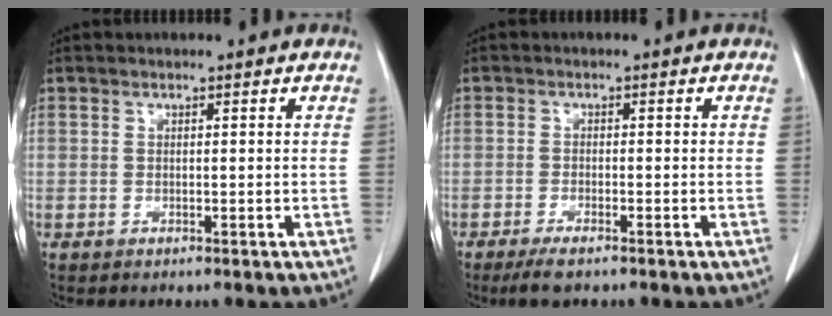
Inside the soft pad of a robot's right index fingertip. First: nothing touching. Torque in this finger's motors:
{"motor_torque": [0.31, -0.21, 0.03, 0.03]}